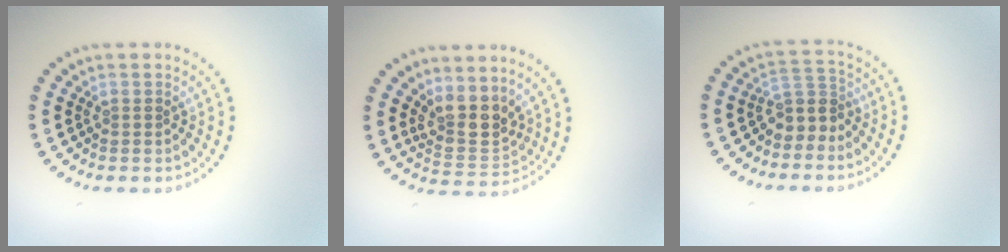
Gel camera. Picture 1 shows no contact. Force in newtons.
{"total": 3.6, "press": 2.8, "slide": 2.3}
{"total": 2.8, "press": 2.0, "slide": 2.0}